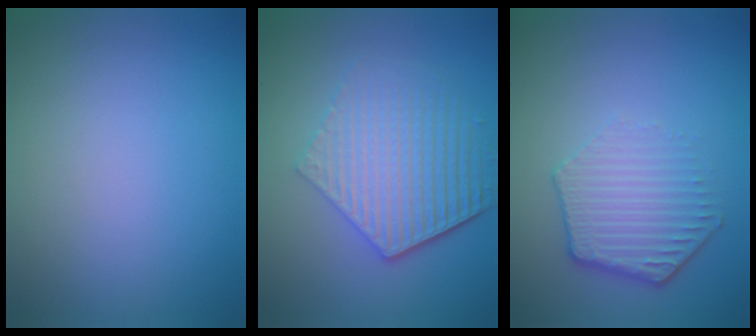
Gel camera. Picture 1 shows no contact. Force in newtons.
{"total": 6.0, "press": 4.4, "slide": 4.0}
{"total": 4.1, "press": 3.1, "slide": 2.6}